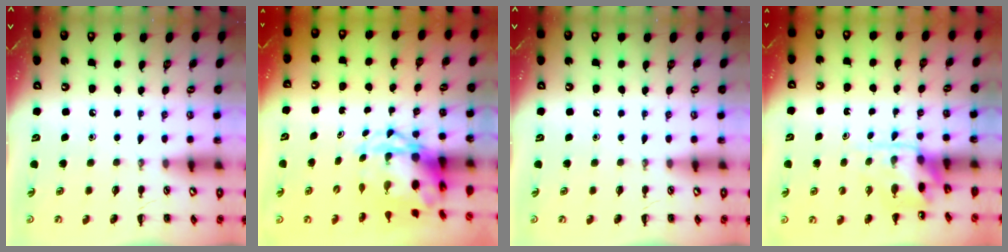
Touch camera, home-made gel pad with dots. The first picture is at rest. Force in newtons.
{"total": 4.4, "press": 4.1, "slide": 1.4}
{"total": 0.0}
{"total": 4.2, "press": 4.0, "slide": 1.0}